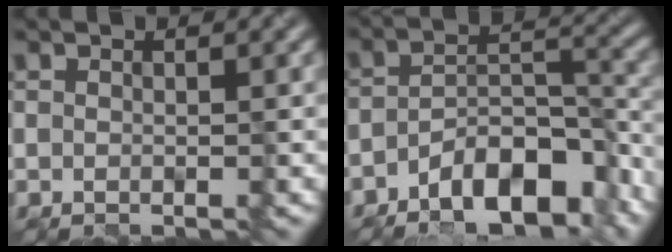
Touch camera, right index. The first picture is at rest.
{"total": 11.2, "force": [-7.2, 4.8, 7.1], "torque": [-0.122, -0.004, -0.113]}